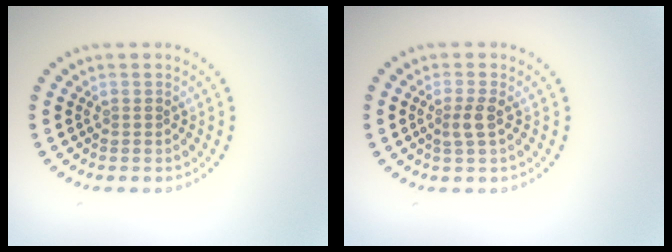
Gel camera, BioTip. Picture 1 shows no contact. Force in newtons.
{"total": 1.7, "press": 1.4, "slide": 0.9}